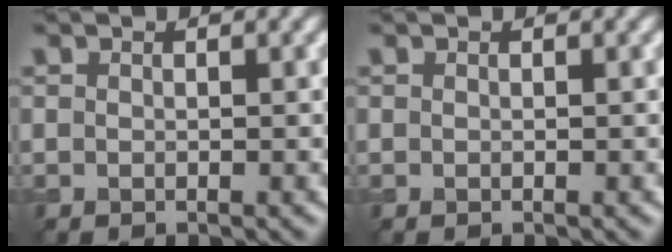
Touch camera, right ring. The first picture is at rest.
{"total": 0.0}